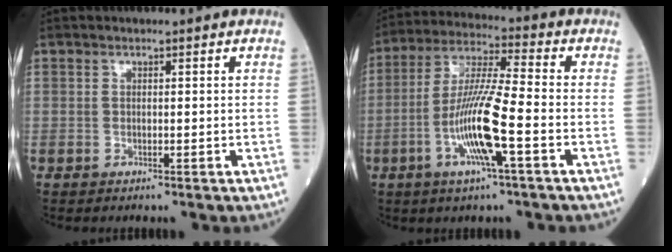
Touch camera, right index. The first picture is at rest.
{"total": 11.8, "force": [-3.7, 0.4, 11.2], "torque": [-0.226, -0.005, -0.075]}